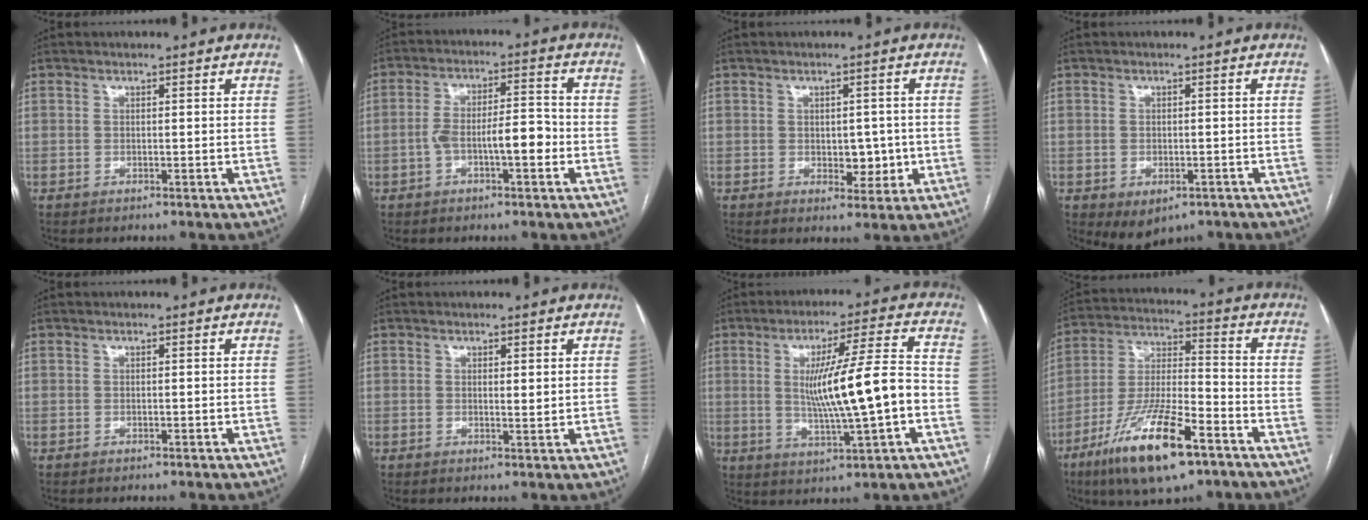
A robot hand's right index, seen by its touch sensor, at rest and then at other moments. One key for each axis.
{"total": 7.3, "fx": -2.2, "fy": 1.9, "fz": 6.7, "tx": -0.122, "ty": 0.023, "tz": -0.036}
{"total": 4.4, "fx": -0.4, "fy": 2.7, "fz": 3.4, "tx": -0.037, "ty": 0.003, "tz": 0.002}
{"total": 4.6, "fx": -2.7, "fy": 2.9, "fz": 2.4, "tx": -0.029, "ty": -0.004, "tz": -0.026}
{"total": 0.0}
{"total": 1.5, "fx": 0.5, "fy": 0.2, "fz": 1.4, "tx": -0.023, "ty": -0.004, "tz": 0.009}
{"total": 13.3, "fx": -1.0, "fy": 0.1, "fz": 13.3, "tx": -0.225, "ty": 0.001, "tz": -0.012}
{"total": 17.1, "fx": -10.0, "fy": 3.7, "fz": 13.3, "tx": -0.271, "ty": -0.026, "tz": -0.177}